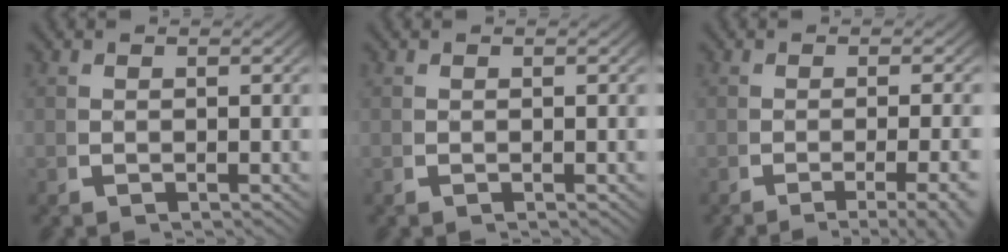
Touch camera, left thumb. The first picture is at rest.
{"total": 0.0}
{"total": 5.3, "force": [-3.5, 1.2, 3.8], "torque": [-0.060, -0.009, -0.051]}